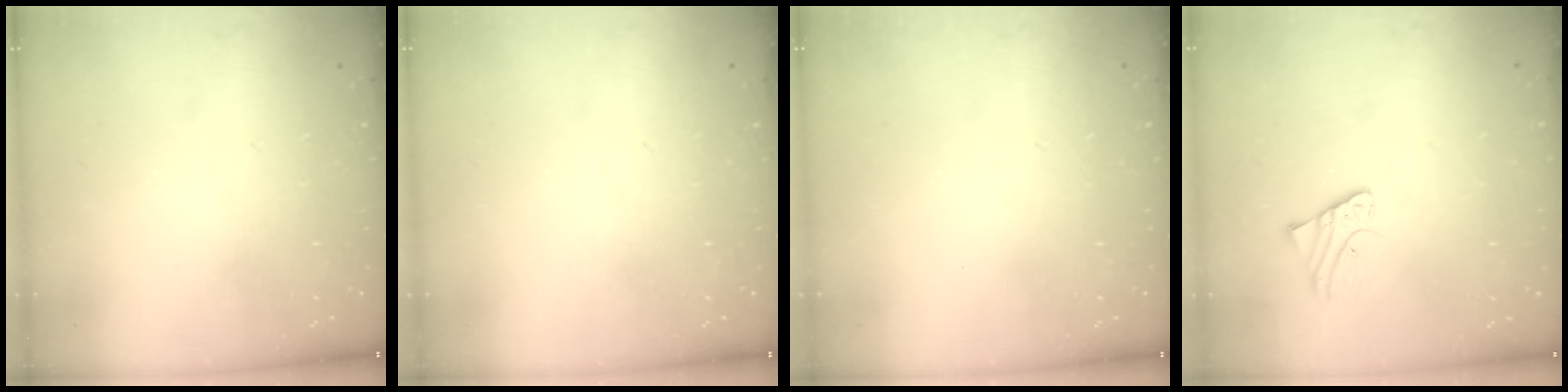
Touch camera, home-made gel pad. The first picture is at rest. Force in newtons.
{"total": 0.0}
{"total": 0.0}
{"total": 1.9, "press": 1.9, "slide": 0.2}